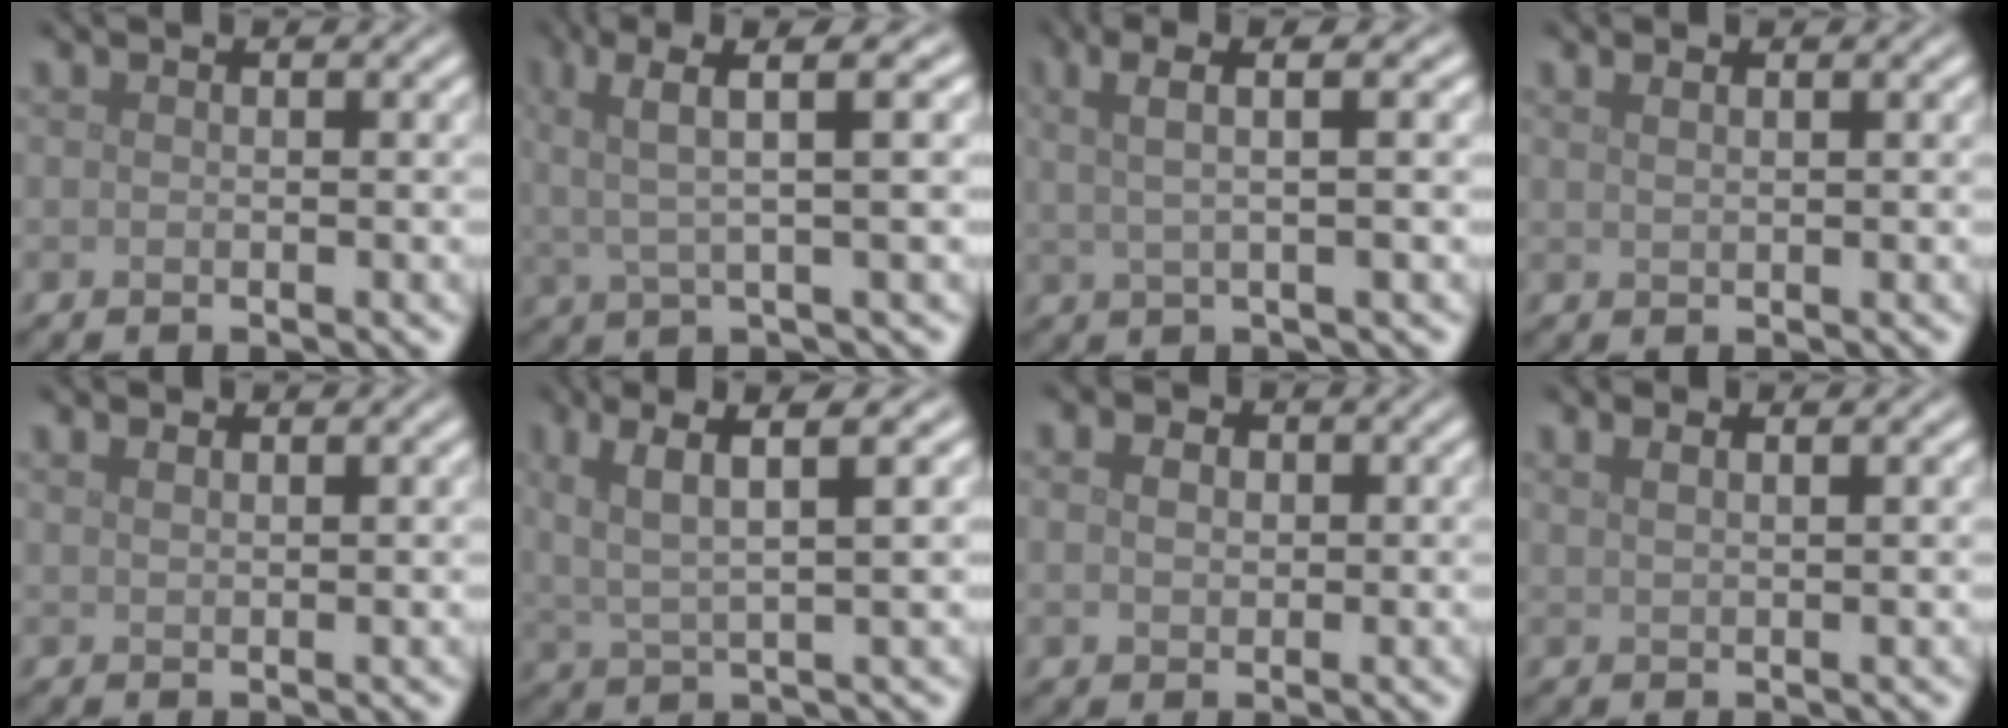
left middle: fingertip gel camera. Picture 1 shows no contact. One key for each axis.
{"total": 5.7, "fx": 2.5, "fy": 1.2, "fz": 5.0, "tx": -0.093, "ty": 0.017, "tz": 0.042}
{"total": 4.7, "fx": 2.0, "fy": 1.2, "fz": 4.1, "tx": -0.069, "ty": 0.013, "tz": 0.025}
{"total": 1.2, "fx": 0.9, "fy": 0.4, "fz": 0.7, "tx": -0.010, "ty": -0.001, "tz": 0.014}
{"total": 1.0, "fx": 0.9, "fy": 0.3, "fz": 0.4, "tx": -0.012, "ty": -0.002, "tz": 0.018}
{"total": 5.9, "fx": 3.1, "fy": 1.2, "fz": 4.9, "tx": -0.088, "ty": 0.015, "tz": 0.057}
{"total": 2.6, "fx": 0.8, "fy": 2.0, "fz": 1.4, "tx": -0.029, "ty": 0.010, "tz": 0.003}
{"total": 2.1, "fx": 1.5, "fy": 0.8, "fz": 1.2, "tx": -0.010, "ty": 0.002, "tz": 0.012}